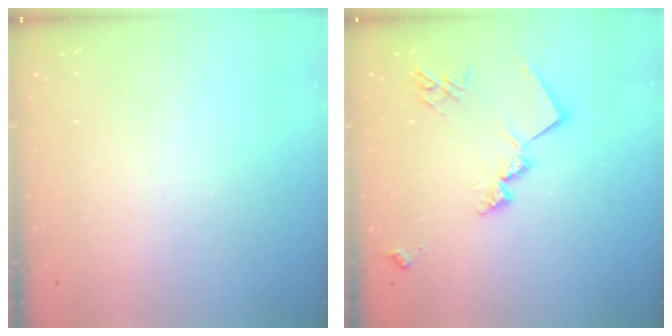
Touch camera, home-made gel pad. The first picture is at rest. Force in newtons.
{"total": 16.5, "press": 16.4, "slide": 1.0}